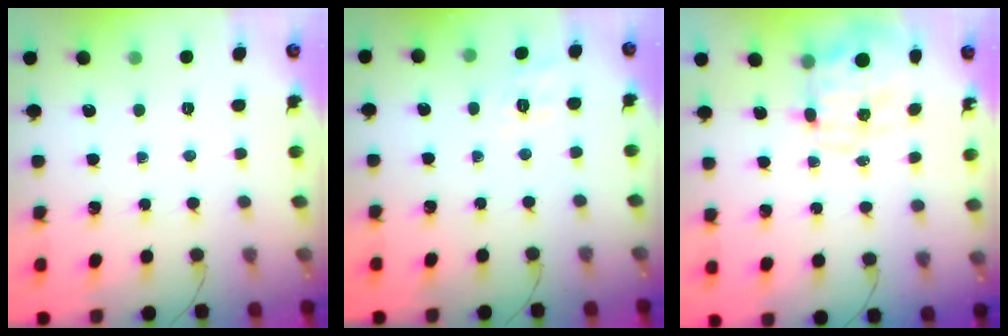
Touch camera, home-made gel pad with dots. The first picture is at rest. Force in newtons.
{"total": 2.0, "press": 0.4, "slide": 2.0}
{"total": 5.8, "press": 5.6, "slide": 1.4}